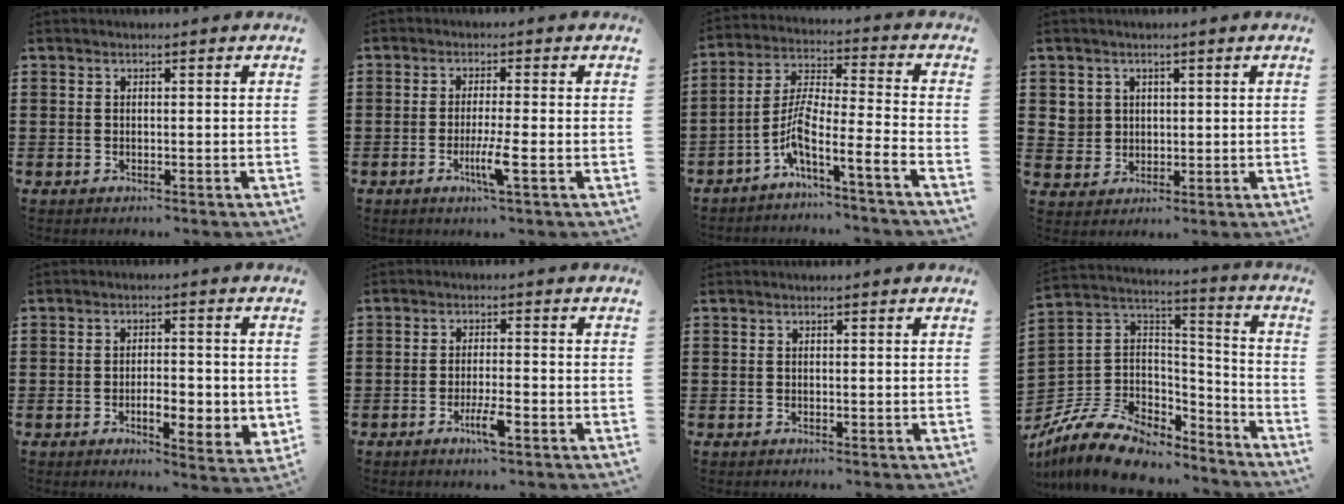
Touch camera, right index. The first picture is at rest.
{"total": 4.6, "force": [-1.8, 0.0, 4.2], "torque": [-0.077, -0.017, -0.031]}
{"total": 7.0, "force": [-5.2, -0.9, 4.5], "torque": [-0.098, -0.031, -0.113]}
{"total": 3.4, "force": [1.3, 3.1, 0.5], "torque": [-0.024, 0.011, 0.025]}
{"total": 5.2, "force": [-1.3, 2.4, 4.4], "torque": [-0.072, 0.004, -0.027]}
{"total": 4.4, "force": [-2.2, 0.6, 3.8], "torque": [-0.074, -0.008, -0.040]}
{"total": 0.0}
{"total": 10.5, "force": [-8.1, 5.5, 3.7], "torque": [-0.101, 0.012, -0.159]}